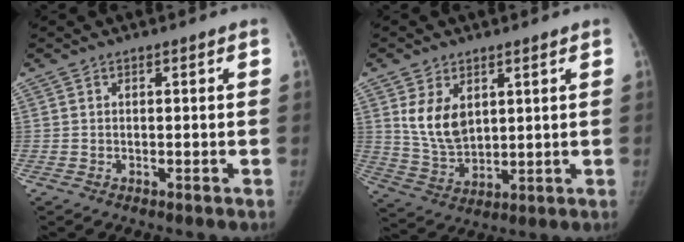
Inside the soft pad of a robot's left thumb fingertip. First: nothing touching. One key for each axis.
{"total": 8.8, "fx": 3.3, "fy": 5.6, "fz": 5.9, "tx": -0.092, "ty": -0.021, "tz": 0.079}